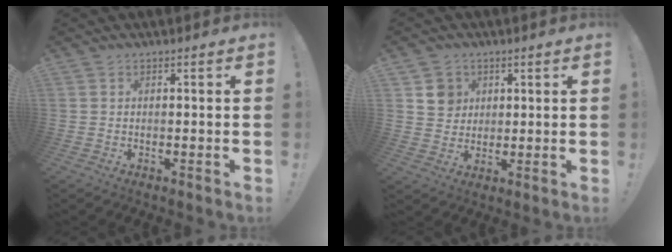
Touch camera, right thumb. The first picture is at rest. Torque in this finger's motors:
{"motor_torque": [0.12, 0.03, 0.32, 0.17, 0.03]}